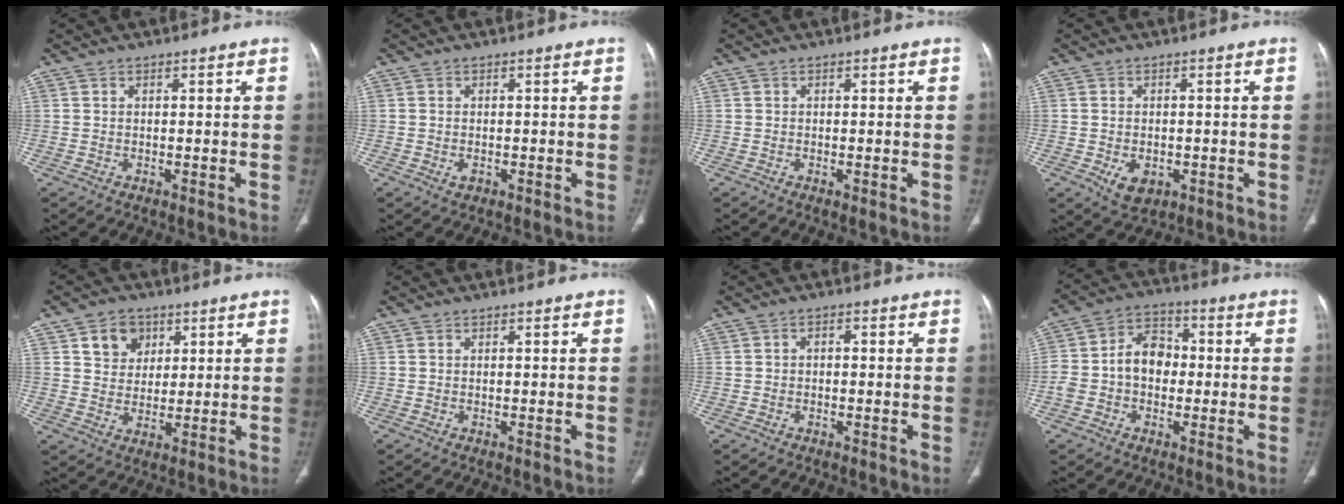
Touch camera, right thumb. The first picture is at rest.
{"total": 1.3, "force": [-0.4, 0.9, 0.8], "torque": [-0.014, 0.003, -0.004]}
{"total": 0.5, "force": [-0.1, 0.2, 0.5], "torque": [-0.013, -0.003, -0.003]}
{"total": 4.9, "force": [-1.6, 3.3, 3.2], "torque": [-0.047, 0.003, -0.013]}
{"total": 6.7, "force": [3.1, 5.4, 2.6], "torque": [-0.014, -0.012, 0.053]}
{"total": 0.0}
{"total": 1.1, "force": [-0.1, 0.8, 0.8], "torque": [-0.008, 0.005, -0.006]}
{"total": 9.8, "force": [-0.7, 7.4, 6.4], "torque": [-0.095, 0.037, -0.025]}